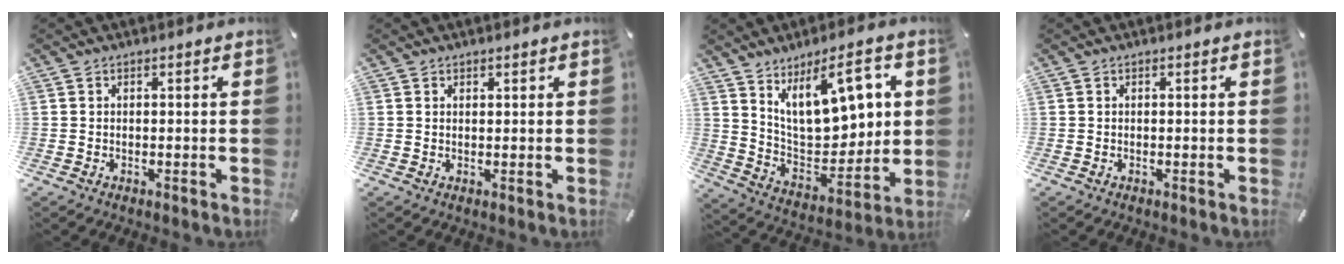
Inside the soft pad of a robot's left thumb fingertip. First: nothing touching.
{"total": 0.9, "force": [0.6, 0.7, 0.1], "torque": [0.006, -0.001, 0.010]}
{"total": 15.8, "force": [8.5, 8.3, 10.4], "torque": [-0.156, -0.048, 0.150]}
{"total": 0.0}